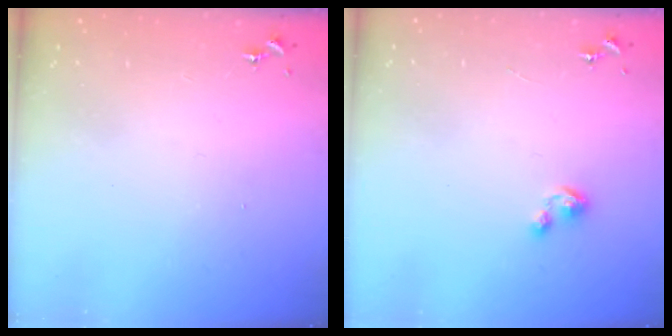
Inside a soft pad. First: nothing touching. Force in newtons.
{"total": 4.5, "press": 4.5, "slide": 0.2}